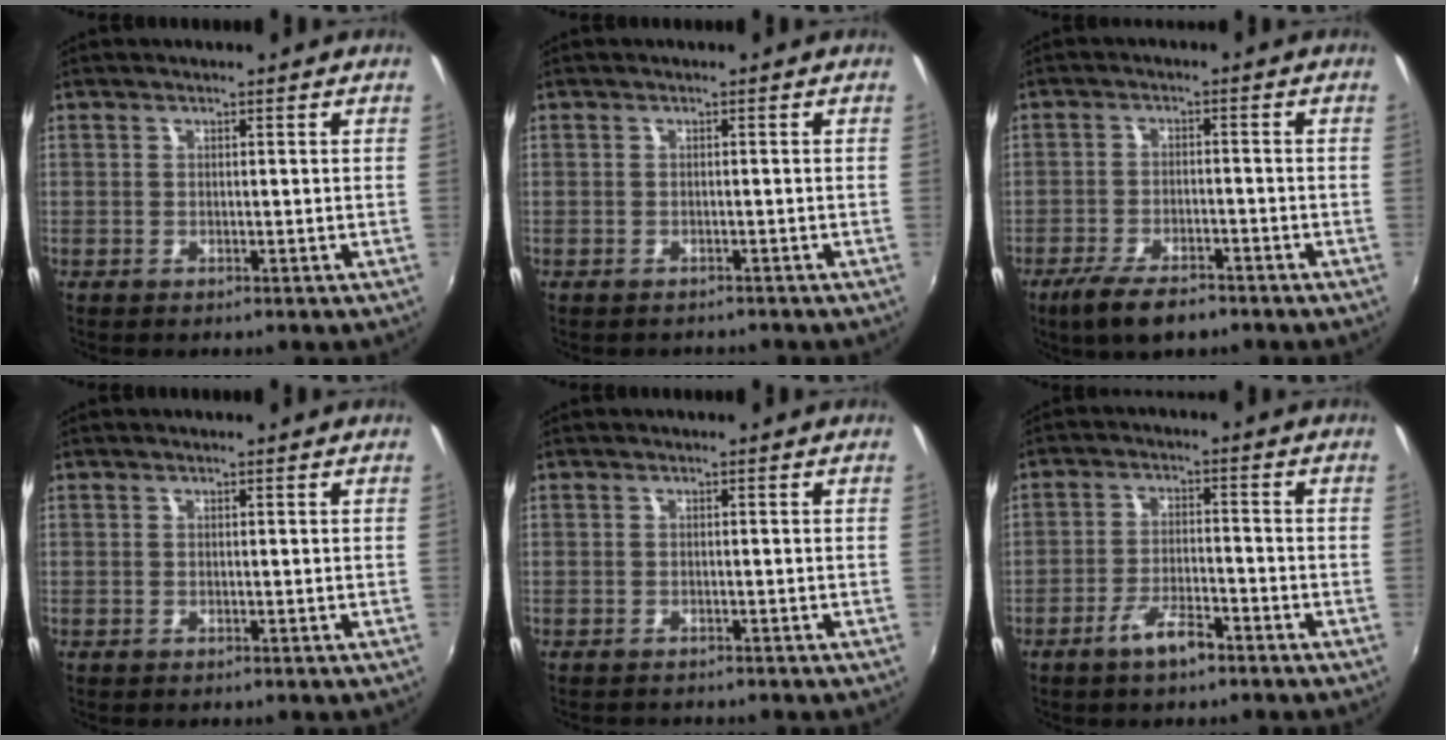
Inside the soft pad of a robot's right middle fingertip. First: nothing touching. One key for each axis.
{"total": 1.7, "fx": -1.6, "fy": 0.5, "fz": 0.3, "tx": -0.010, "ty": -0.007, "tz": -0.020}
{"total": 8.1, "fx": -6.0, "fy": 2.6, "fz": 4.8, "tx": -0.118, "ty": -0.016, "tz": -0.105}
{"total": 0.0}
{"total": 2.0, "fx": -2.0, "fy": 0.3, "fz": 0.3, "tx": -0.013, "ty": -0.008, "tz": -0.031}
{"total": 5.6, "fx": -3.9, "fy": 1.5, "fz": 3.7, "tx": -0.079, "ty": 0.000, "tz": -0.068}